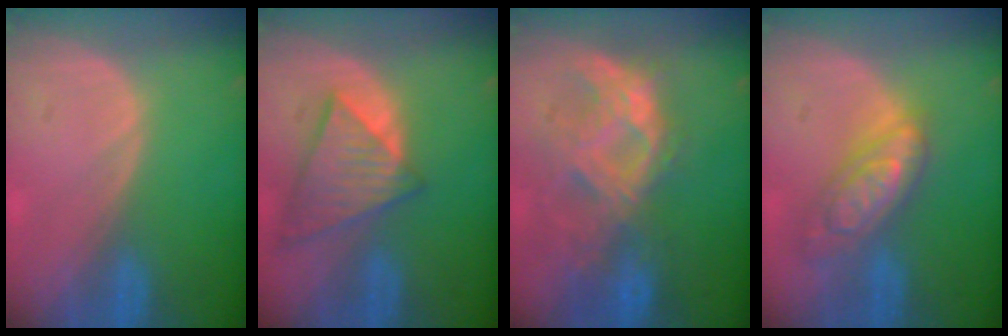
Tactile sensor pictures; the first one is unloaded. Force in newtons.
{"total": 8.6, "press": 7.5, "slide": 4.3}
{"total": 9.7, "press": 8.9, "slide": 3.9}
{"total": 7.5, "press": 7.5, "slide": 0.4}